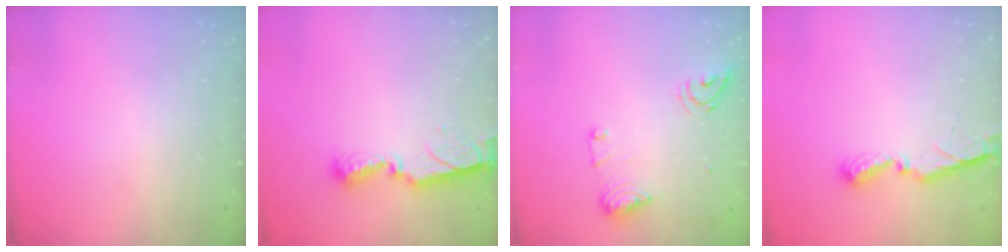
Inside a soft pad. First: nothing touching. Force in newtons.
{"total": 8.5, "press": 8.5, "slide": 0.3}
{"total": 11.7, "press": 11.5, "slide": 2.3}
{"total": 7.1, "press": 7.0, "slide": 0.4}